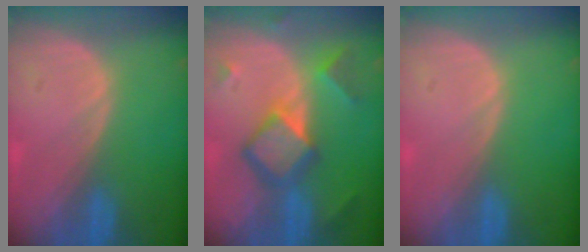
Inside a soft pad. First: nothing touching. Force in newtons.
{"total": 7.9, "press": 7.9, "slide": 0.4}
{"total": 0.0}